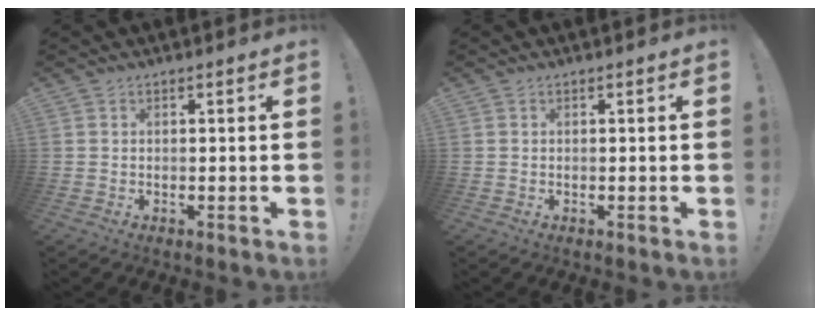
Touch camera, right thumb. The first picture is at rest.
{"total": 0.0}